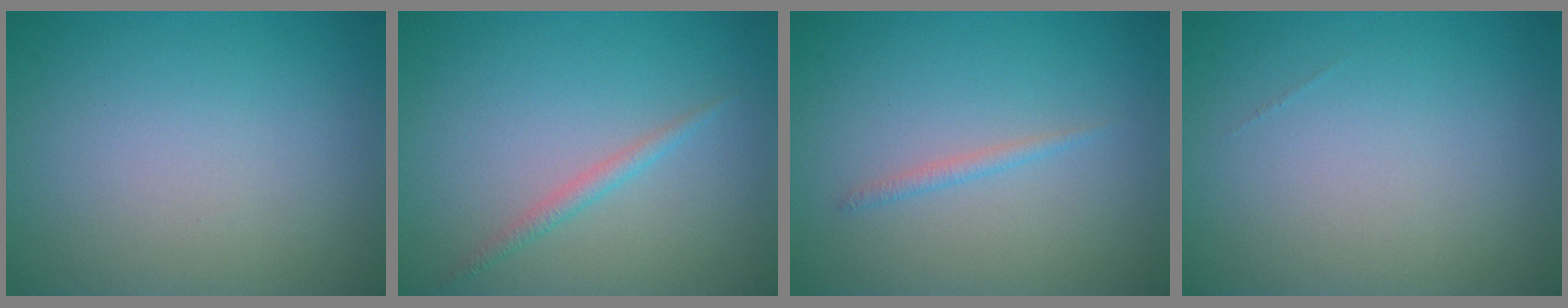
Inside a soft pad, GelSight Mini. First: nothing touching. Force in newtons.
{"total": 1.3, "press": 1.3, "slide": 0.1}
{"total": 0.9, "press": 0.9, "slide": 0.1}
{"total": 0.0}